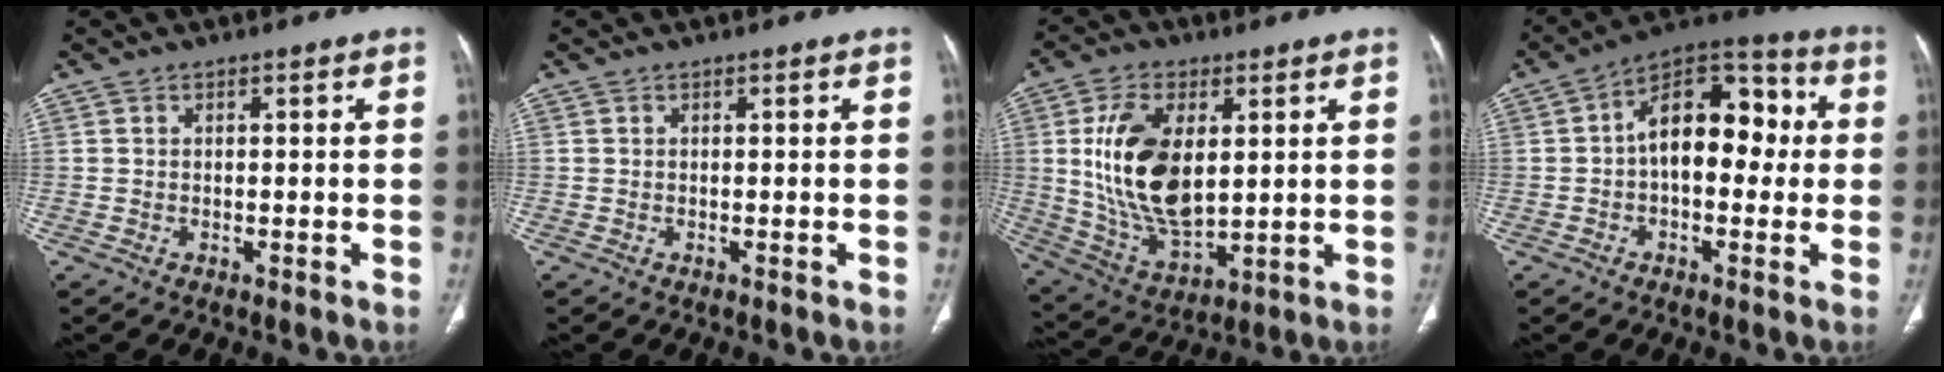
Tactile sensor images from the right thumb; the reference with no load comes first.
{"total": 0.0}
{"total": 17.4, "force": [3.0, 9.5, 14.2], "torque": [-0.259, -0.017, 0.067]}
{"total": 14.4, "force": [0.6, 8.9, 11.3], "torque": [-0.132, 0.043, -0.006]}